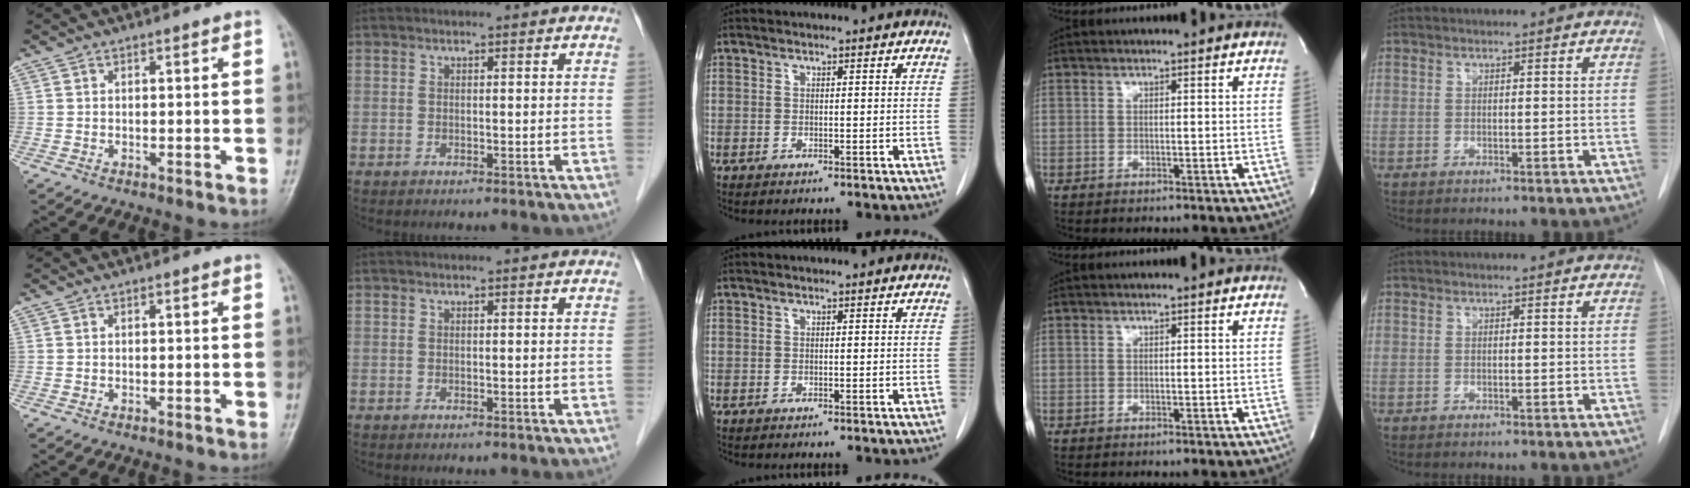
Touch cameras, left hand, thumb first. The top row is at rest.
{}